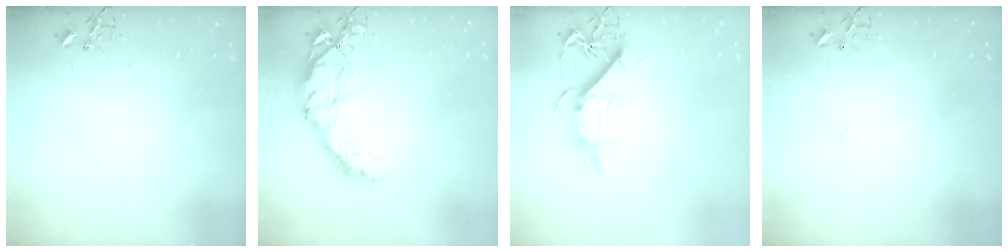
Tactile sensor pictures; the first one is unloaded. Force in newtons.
{"total": 14.7, "press": 14.7, "slide": 1.2}
{"total": 10.9, "press": 10.9, "slide": 0.8}
{"total": 2.6, "press": 2.6, "slide": 0.4}